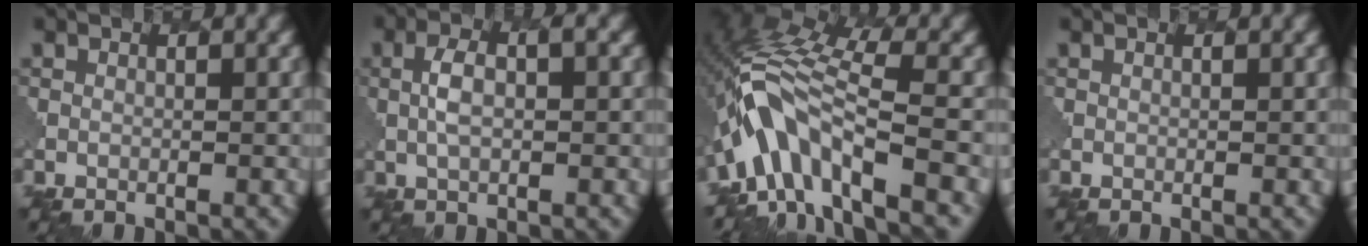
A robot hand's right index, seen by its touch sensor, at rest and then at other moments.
{"total": 2.5, "force": [0.4, 1.0, 2.2], "torque": [-0.050, 0.002, 0.009]}
{"total": 9.8, "force": [-4.6, 3.5, 8.0], "torque": [-0.140, 0.013, -0.090]}
{"total": 0.0}